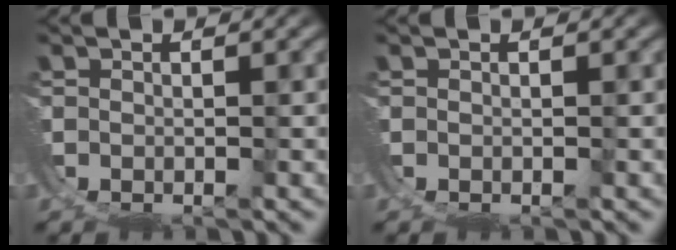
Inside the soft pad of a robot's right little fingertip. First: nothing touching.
{"total": 0.0}